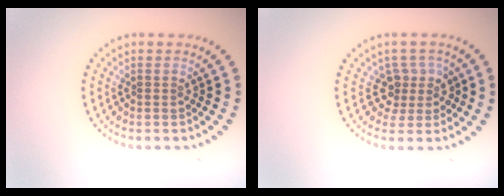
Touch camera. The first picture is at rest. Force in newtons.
{"total": 2.7, "press": 2.0, "slide": 1.9}